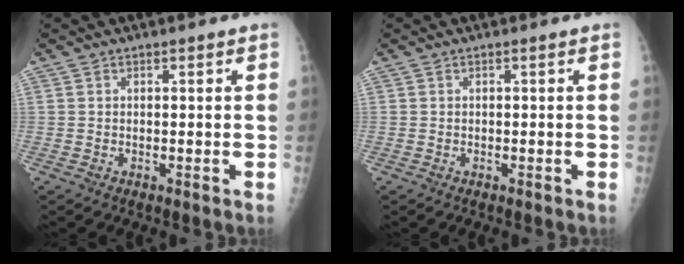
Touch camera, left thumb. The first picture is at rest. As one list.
[{"total": 0.0}]